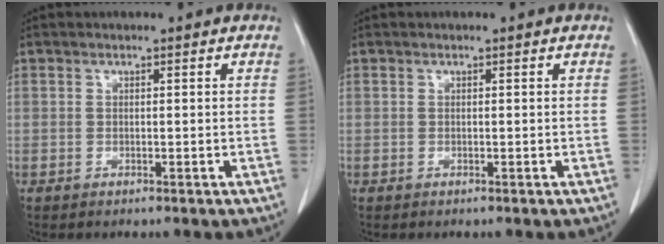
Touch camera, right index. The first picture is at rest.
{"total": 0.0}